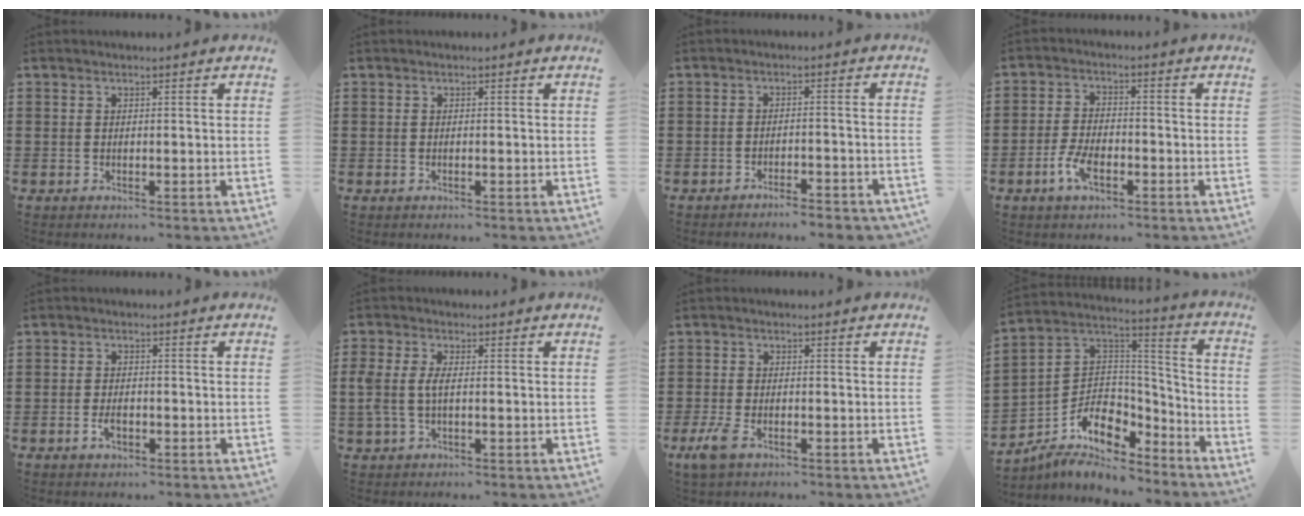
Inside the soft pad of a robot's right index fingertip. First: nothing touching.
{"total": 0.0}
{"total": 2.7, "force": [-2.7, 0.0, 0.5], "torque": [-0.012, 0.000, -0.055]}
{"total": 5.0, "force": [-2.4, 2.3, 3.7], "torque": [-0.089, -0.003, -0.050]}
{"total": 2.4, "force": [-1.0, 1.1, 1.8], "torque": [-0.043, -0.003, -0.020]}
{"total": 3.5, "force": [-0.3, 1.9, 3.0], "torque": [-0.088, -0.007, -0.015]}
{"total": 3.2, "force": [-1.7, 1.2, 2.4], "torque": [-0.070, -0.008, -0.041]}
{"total": 8.1, "force": [-5.1, 5.7, 2.7], "torque": [-0.065, -0.008, -0.093]}